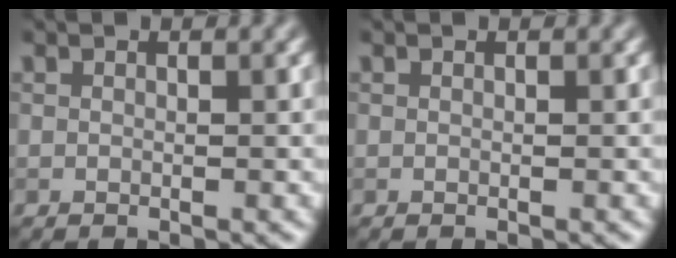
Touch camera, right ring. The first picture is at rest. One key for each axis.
{"total": 0.0}